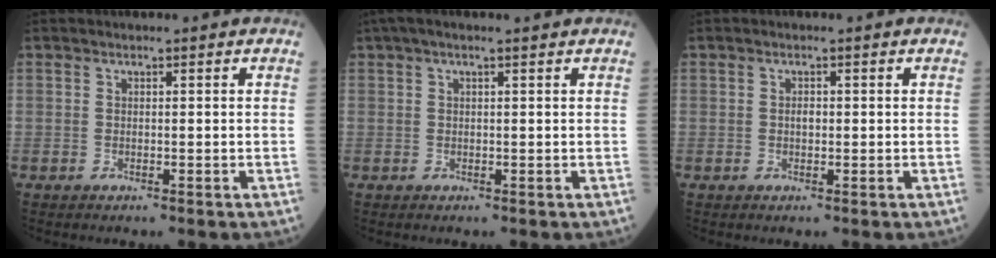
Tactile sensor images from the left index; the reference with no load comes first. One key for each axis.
{"total": 3.7, "fx": 2.6, "fy": 0.3, "fz": 2.6, "tx": -0.049, "ty": 0.031, "tz": 0.042}
{"total": 1.0, "fx": 0.0, "fy": 0.6, "fz": 0.8, "tx": -0.017, "ty": -0.001, "tz": -0.001}